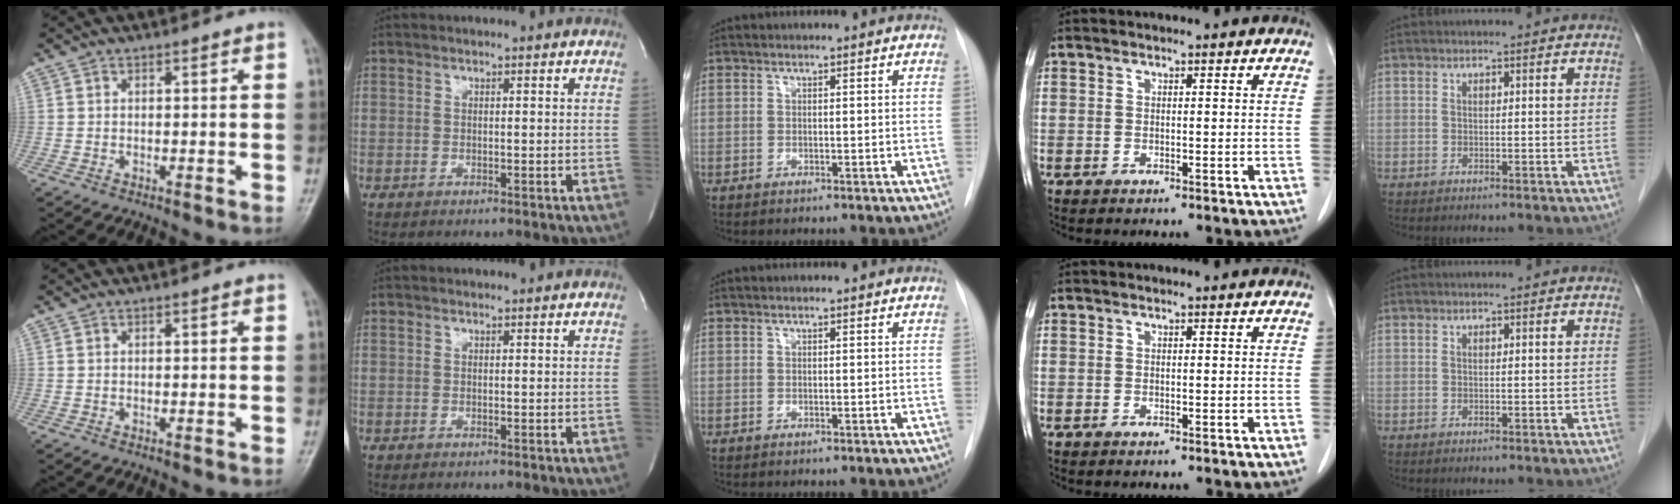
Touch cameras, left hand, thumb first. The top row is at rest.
{}